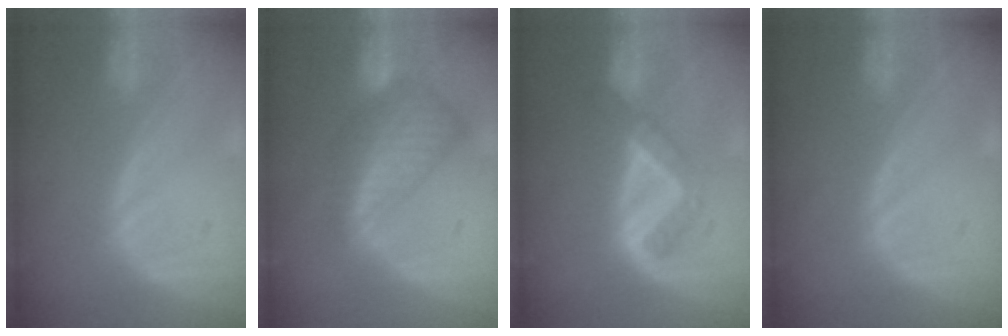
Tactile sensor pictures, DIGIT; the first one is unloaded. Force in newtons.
{"total": 8.4, "press": 7.3, "slide": 4.1}
{"total": 5.2, "press": 4.5, "slide": 2.7}
{"total": 0.0}